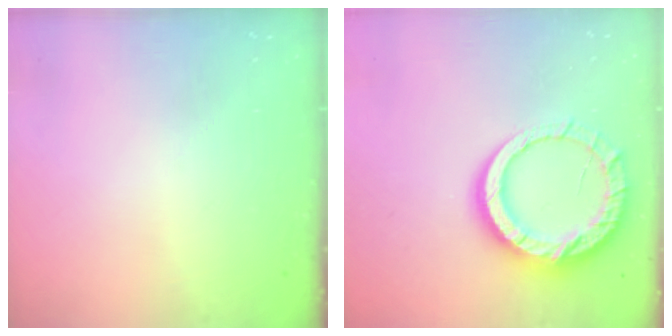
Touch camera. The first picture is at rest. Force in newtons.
{"total": 13.7, "press": 13.7, "slide": 1.3}